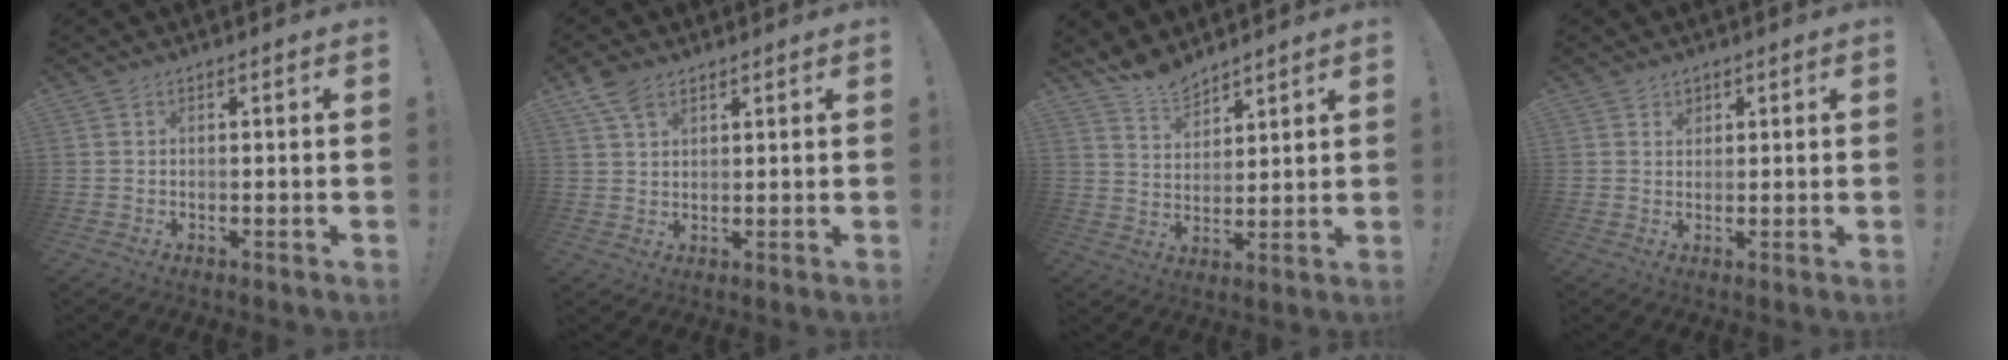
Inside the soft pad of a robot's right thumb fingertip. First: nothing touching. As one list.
[{"total": 5.8, "force": [4.1, 3.0, 3.0], "torque": [-0.052, -0.016, 0.078]}, {"total": 8.1, "force": [7.5, 2.7, 1.7], "torque": [-0.041, -0.054, 0.145]}, {"total": 1.5, "force": [1.1, 1.1, 0.2], "torque": [0.002, -0.007, 0.019]}]